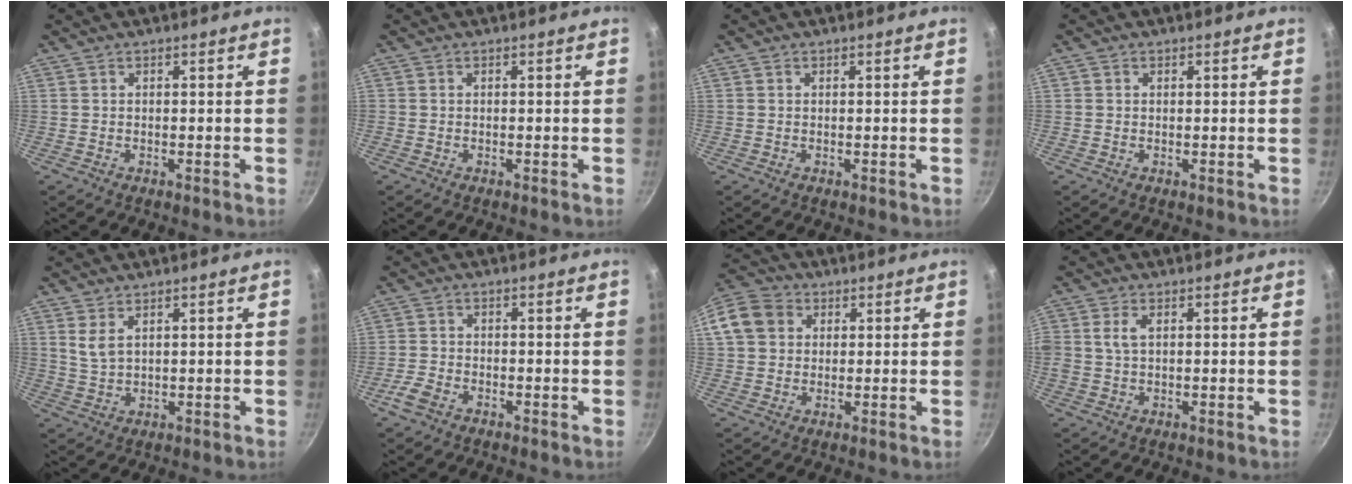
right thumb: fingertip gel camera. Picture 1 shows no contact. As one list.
[{"total": 0.0}, {"total": 0.0}, {"total": 0.5, "force": [0.1, 0.5, 0.1], "torque": [0.001, 0.000, -0.001]}, {"total": 3.7, "force": [1.8, 1.9, 2.6], "torque": [-0.049, -0.013, 0.040]}, {"total": 3.7, "force": [-2.3, 2.1, 2.0], "torque": [-0.049, 0.015, -0.052]}, {"total": 10.6, "force": [2.4, 9.0, 5.0], "torque": [-0.084, 0.022, 0.030]}, {"total": 3.5, "force": [0.9, 2.0, 2.8], "torque": [-0.055, 0.005, 0.015]}]